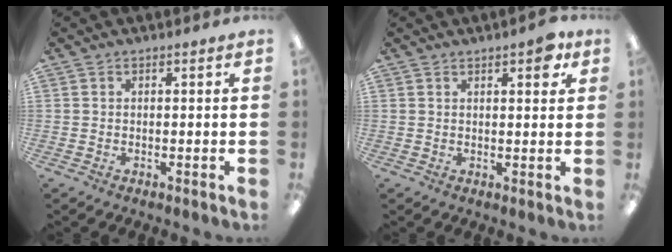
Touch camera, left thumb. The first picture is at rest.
{"total": 4.0, "force": [2.5, 1.4, 2.8], "torque": [-0.028, -0.007, 0.036]}